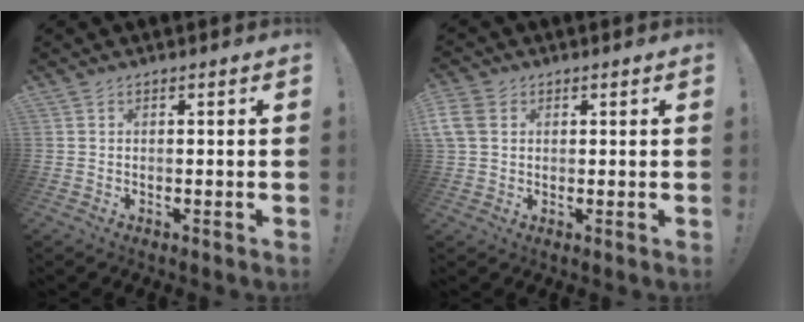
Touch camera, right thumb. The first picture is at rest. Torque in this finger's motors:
{"motor_torque": [0.02, 0.47, -0.49, 0.67, 0.23]}